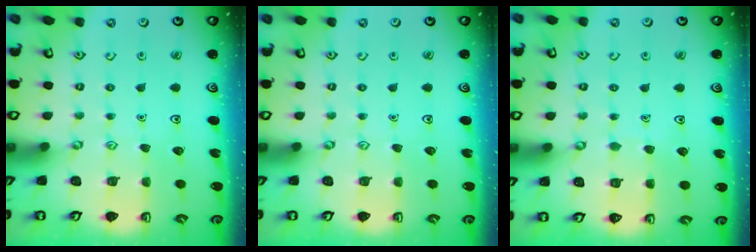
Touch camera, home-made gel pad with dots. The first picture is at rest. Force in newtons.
{"total": 0.0}
{"total": 2.4, "press": 2.4, "slide": 0.2}